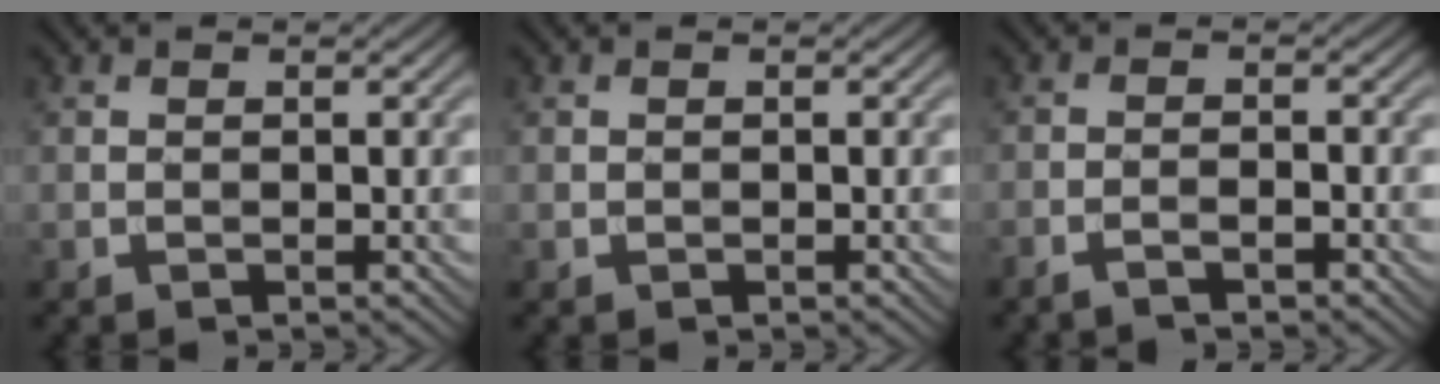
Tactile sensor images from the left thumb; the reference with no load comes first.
{"total": 0.0}
{"total": 2.3, "force": [-1.7, 0.2, 1.5], "torque": [-0.029, 0.004, -0.037]}